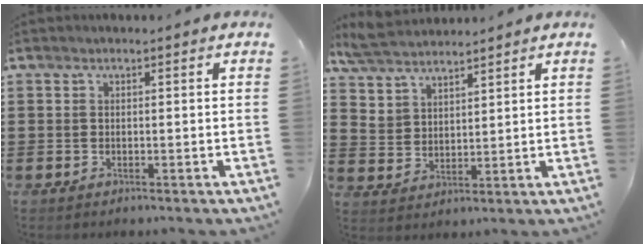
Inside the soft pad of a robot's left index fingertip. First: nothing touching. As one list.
[{"total": 5.8, "force": [5.3, 2.1, 0.9], "torque": [-0.042, -0.010, 0.100]}]